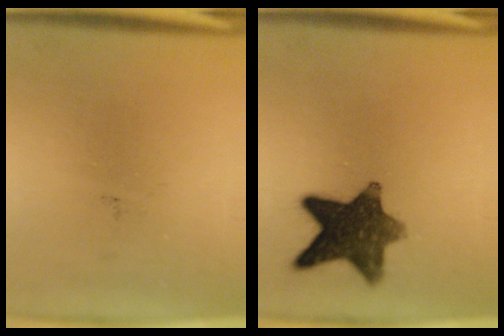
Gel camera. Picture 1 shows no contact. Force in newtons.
{"total": 11.3}